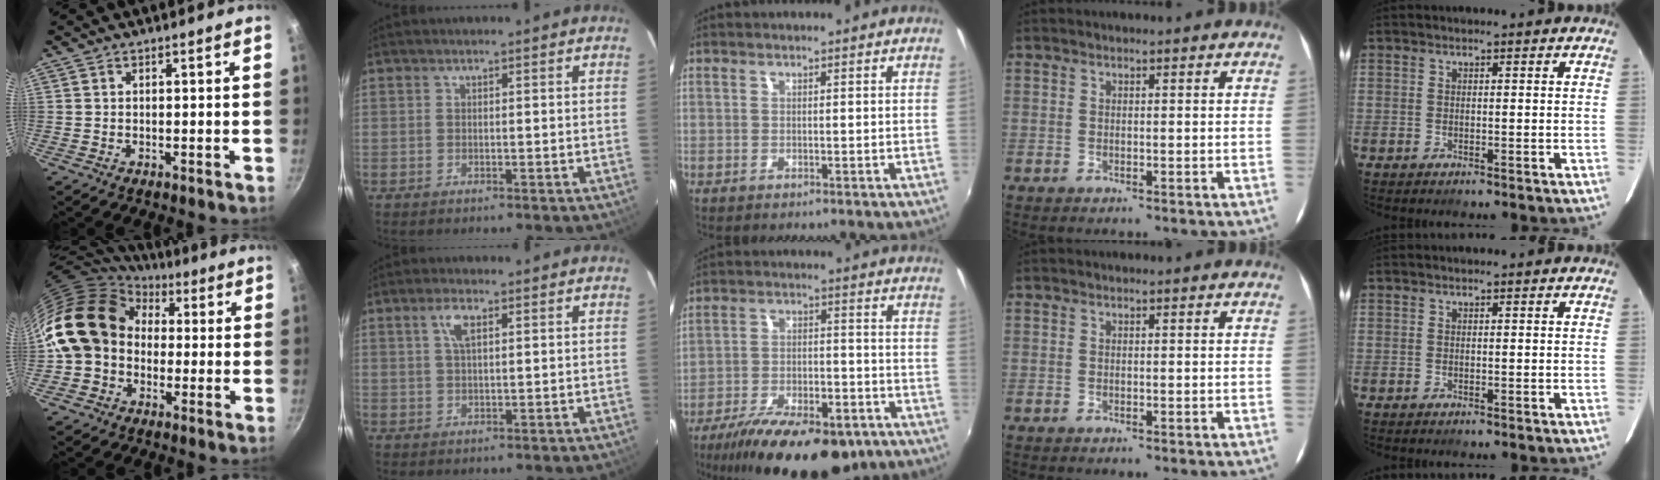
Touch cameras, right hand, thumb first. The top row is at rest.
{"thumb": {"total": 16.1, "force": [1.3, 13.2, 9.1], "torque": [-0.144, 0.037, 0.007]}, "index": {"total": 3.5, "force": [1.4, 1.3, 3.0], "torque": [-0.059, 0.007, 0.027]}, "middle": {"total": 21.9, "force": [-15.3, 8.3, 13.3], "torque": [-0.243, -0.036, -0.221]}}